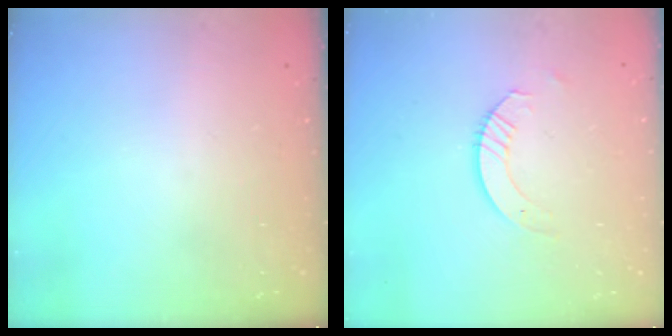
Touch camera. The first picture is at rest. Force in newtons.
{"total": 3.8, "press": 3.8, "slide": 0.4}